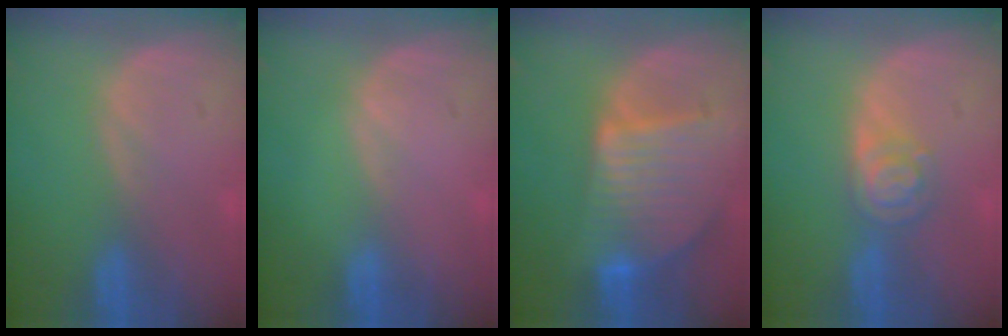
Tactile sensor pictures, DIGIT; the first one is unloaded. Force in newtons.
{"total": 0.0}
{"total": 9.4, "press": 8.1, "slide": 4.7}
{"total": 4.7, "press": 4.1, "slide": 2.3}